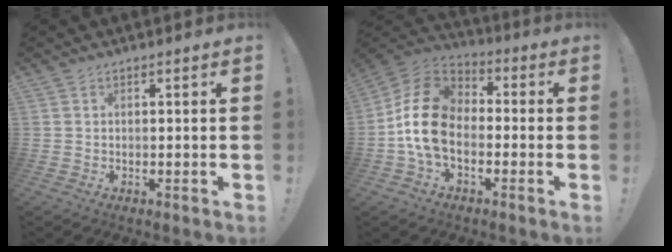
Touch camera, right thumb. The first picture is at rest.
{"total": 16.3, "force": [-2.3, 11.2, 11.6], "torque": [-0.222, 0.035, -0.030]}